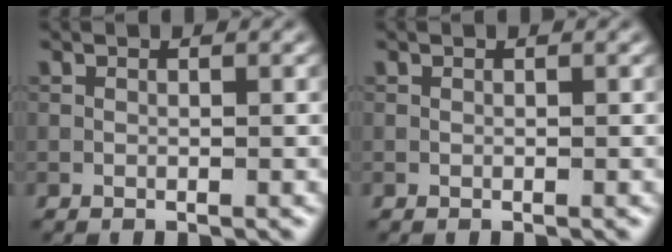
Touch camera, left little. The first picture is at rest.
{"total": 0.0}